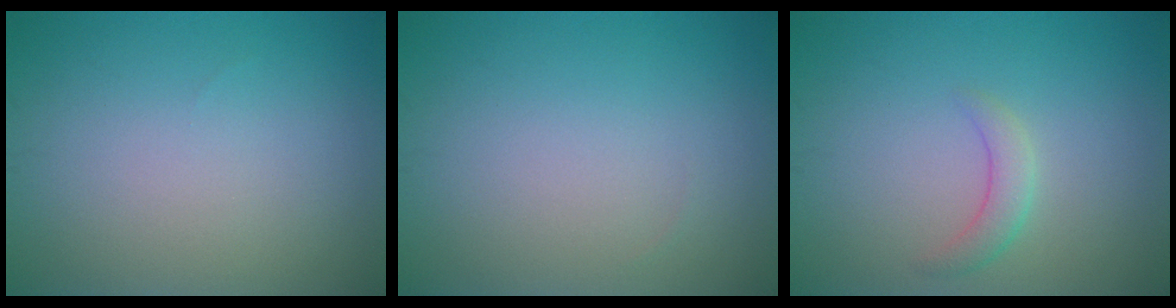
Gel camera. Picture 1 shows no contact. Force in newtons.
{"total": 0.0}
{"total": 1.8, "press": 1.8, "slide": 0.2}